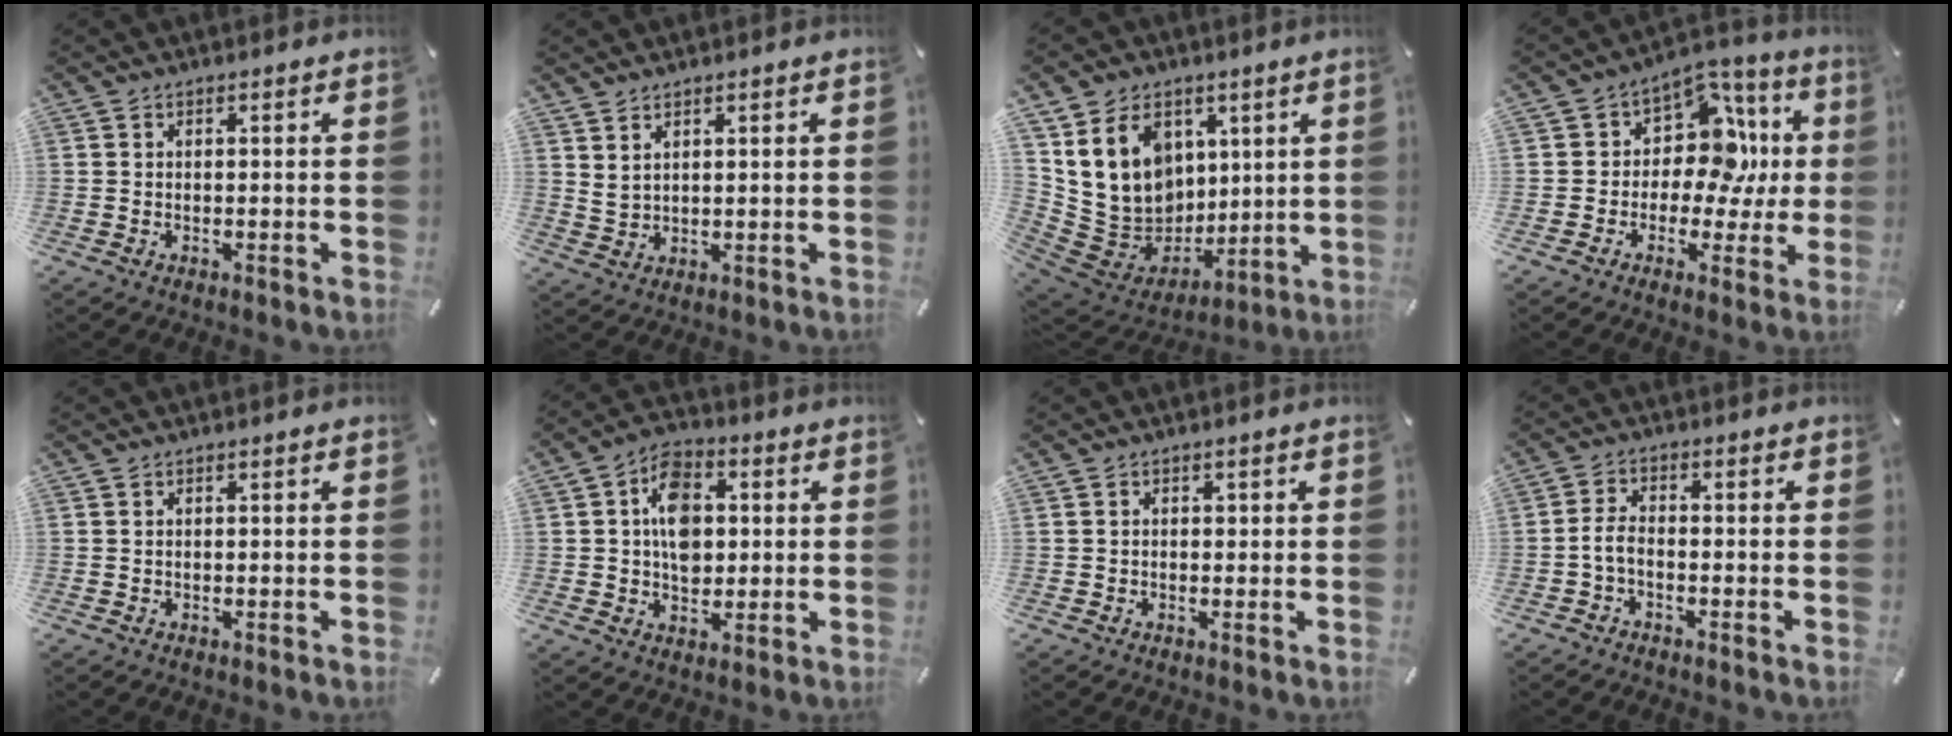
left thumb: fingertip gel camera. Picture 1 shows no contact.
{"total": 2.7, "force": [2.3, 1.3, 0.8], "torque": [-0.021, -0.005, 0.044]}
{"total": 17.5, "force": [6.2, 14.6, 7.3], "torque": [-0.132, -0.034, 0.131]}
{"total": 12.6, "force": [1.3, 10.0, 7.6], "torque": [-0.114, -0.019, 0.030]}
{"total": 0.0}
{"total": 10.9, "force": [1.2, 8.1, 7.1], "torque": [-0.107, 0.007, 0.021]}
{"total": 1.1, "force": [0.1, 0.9, 0.5], "torque": [-0.011, 0.006, -0.002]}
{"total": 3.7, "force": [-1.6, 1.7, 2.9], "torque": [-0.071, 0.003, -0.034]}